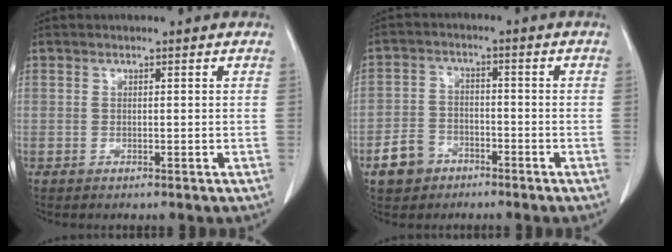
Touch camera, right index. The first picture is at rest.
{"total": 5.7, "force": [-3.4, 4.2, 1.7], "torque": [-0.038, 0.010, -0.057]}